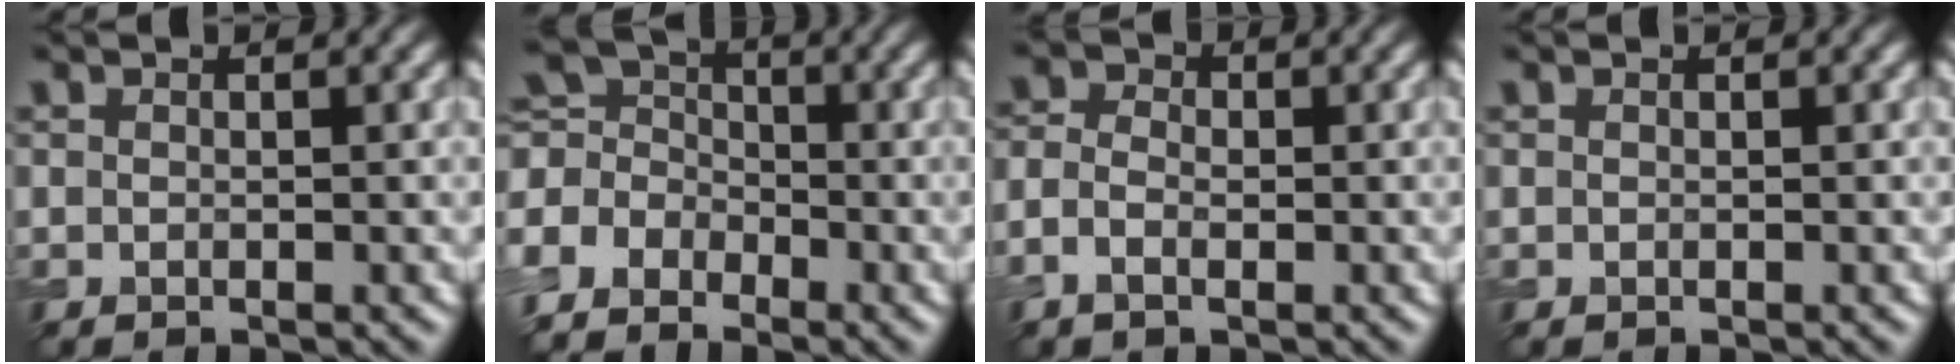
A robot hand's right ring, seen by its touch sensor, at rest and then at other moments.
{"total": 5.1, "force": [-2.7, 3.6, 2.3], "torque": [-0.050, 0.004, -0.058]}
{"total": 2.8, "force": [-1.0, 1.9, 1.8], "torque": [-0.030, 0.002, -0.025]}
{"total": 0.0}